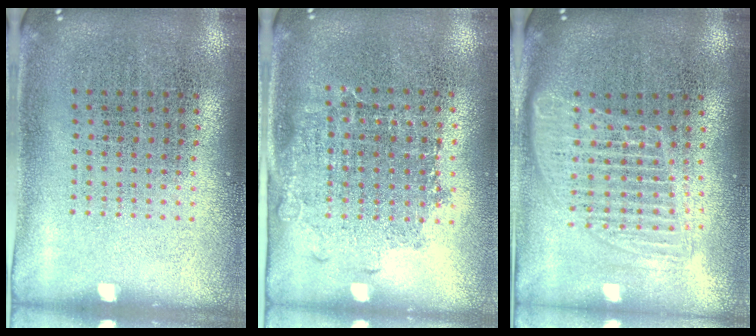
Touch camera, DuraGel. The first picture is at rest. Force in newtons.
{"total": 1.3, "press": 1.1, "slide": 0.8}
{"total": 1.6, "press": 1.4, "slide": 0.7}